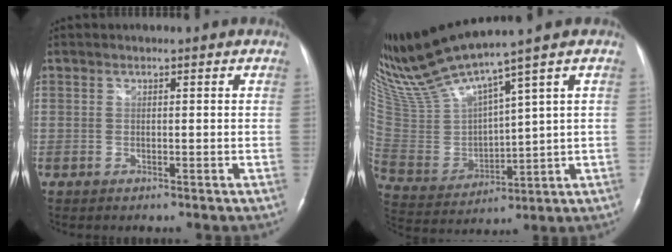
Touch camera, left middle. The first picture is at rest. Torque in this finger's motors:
{"motor_torque": [-0.48, -0.83, 0.07, 0.12]}